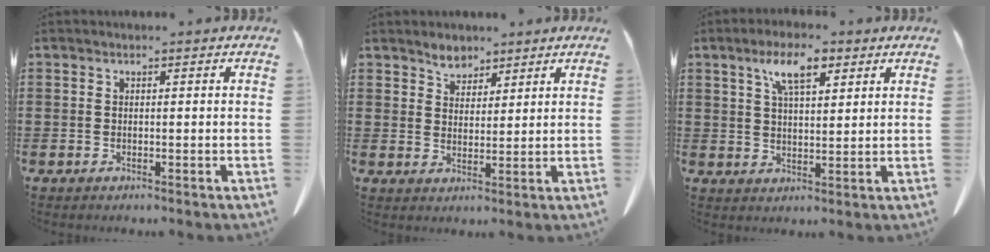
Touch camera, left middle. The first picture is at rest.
{"total": 3.5, "force": [3.0, 1.7, 0.7], "torque": [-0.022, 0.003, 0.057]}
{"total": 7.1, "force": [4.0, 2.4, 5.4], "torque": [-0.108, 0.005, 0.068]}